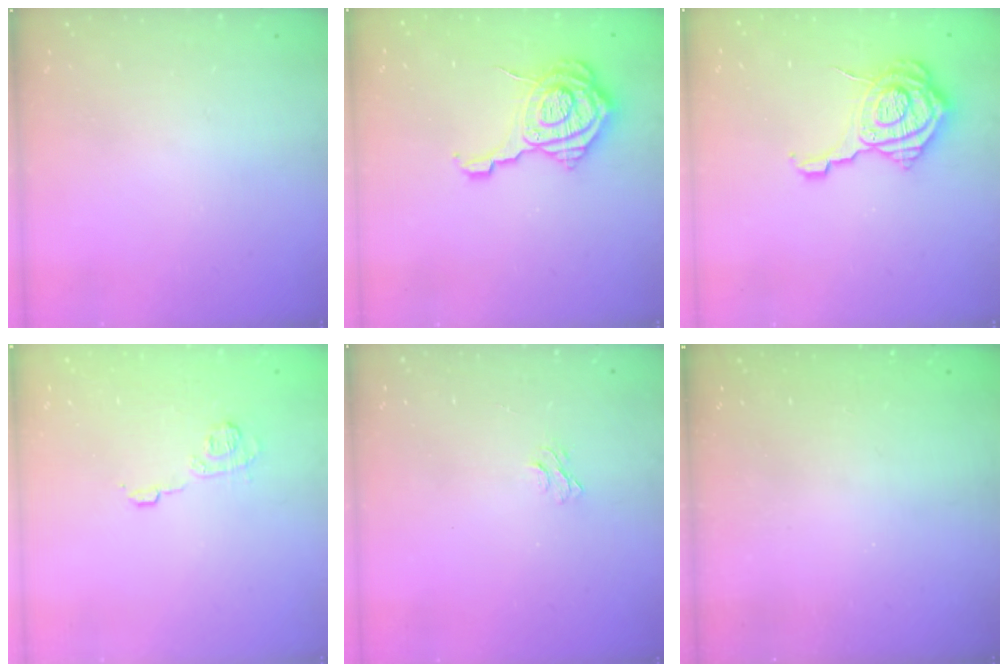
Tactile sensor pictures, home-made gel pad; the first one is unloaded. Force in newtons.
{"total": 14.0, "press": 14.0, "slide": 1.0}
{"total": 14.0, "press": 14.0, "slide": 1.0}
{"total": 7.7, "press": 7.6, "slide": 1.2}
{"total": 3.5, "press": 3.5, "slide": 0.3}
{"total": 2.3, "press": 2.2, "slide": 0.8}